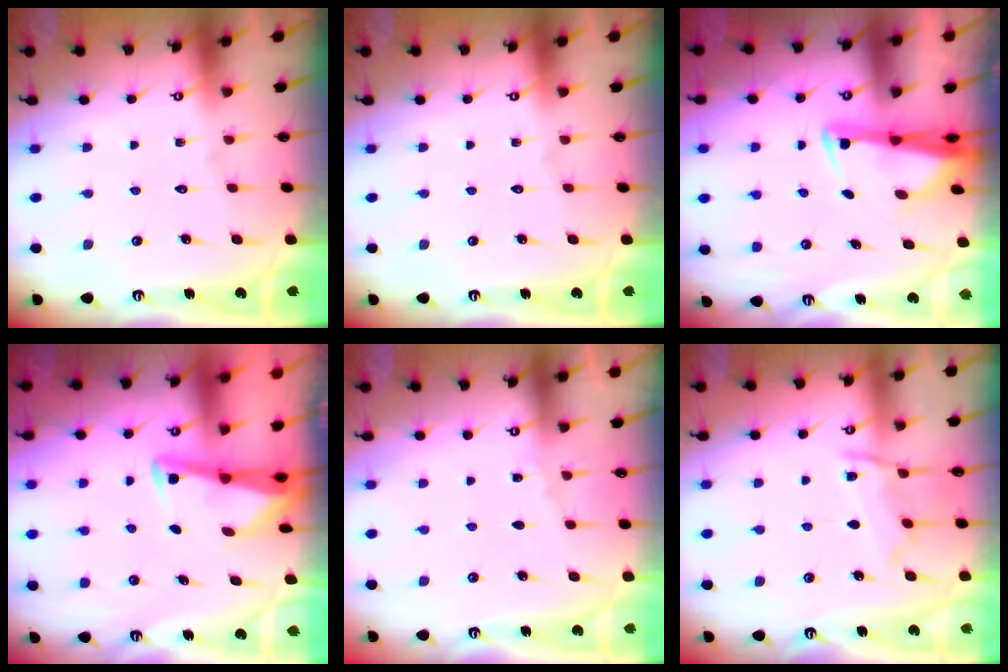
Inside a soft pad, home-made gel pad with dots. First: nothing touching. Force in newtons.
{"total": 0.0}
{"total": 2.9, "press": 2.8, "slide": 0.9}
{"total": 2.9, "press": 2.8, "slide": 0.4}
{"total": 3.4, "press": 3.4, "slide": 0.5}
{"total": 9.5, "press": 9.4, "slide": 0.9}